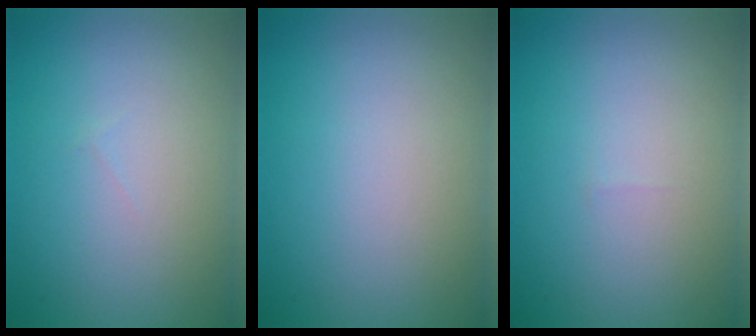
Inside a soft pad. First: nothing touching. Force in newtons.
{"total": 0.0}
{"total": 0.0}